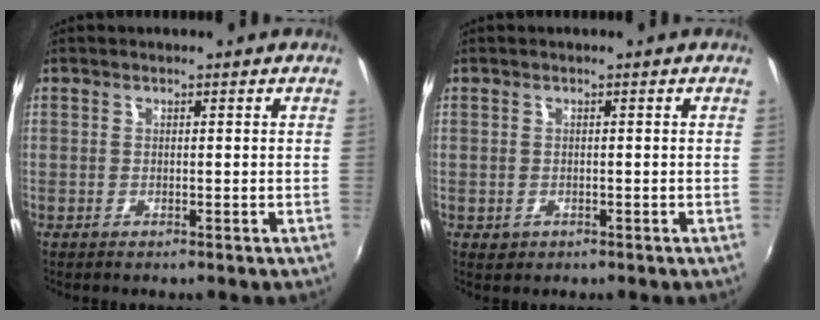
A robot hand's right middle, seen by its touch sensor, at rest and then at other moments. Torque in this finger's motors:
{"motor_torque": [0.28, -0.28, -0.01, 0.01]}